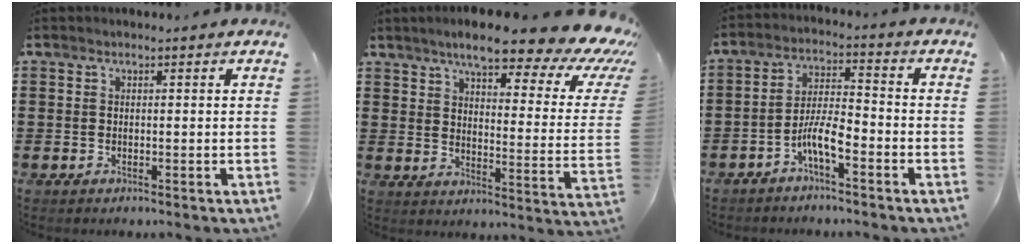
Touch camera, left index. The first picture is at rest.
{"total": 10.1, "force": [7.5, 1.7, 6.5], "torque": [-0.123, -0.049, 0.120]}
{"total": 6.1, "force": [-3.2, 1.5, 4.9], "torque": [-0.104, 0.005, -0.064]}